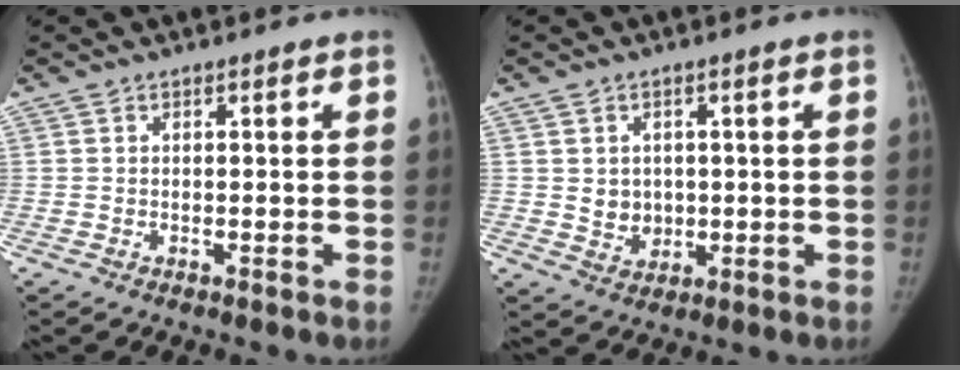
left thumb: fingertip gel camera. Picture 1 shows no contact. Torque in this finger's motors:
{"motor_torque": [0.05, -0.05, 0.34, -0.70, 0.15]}